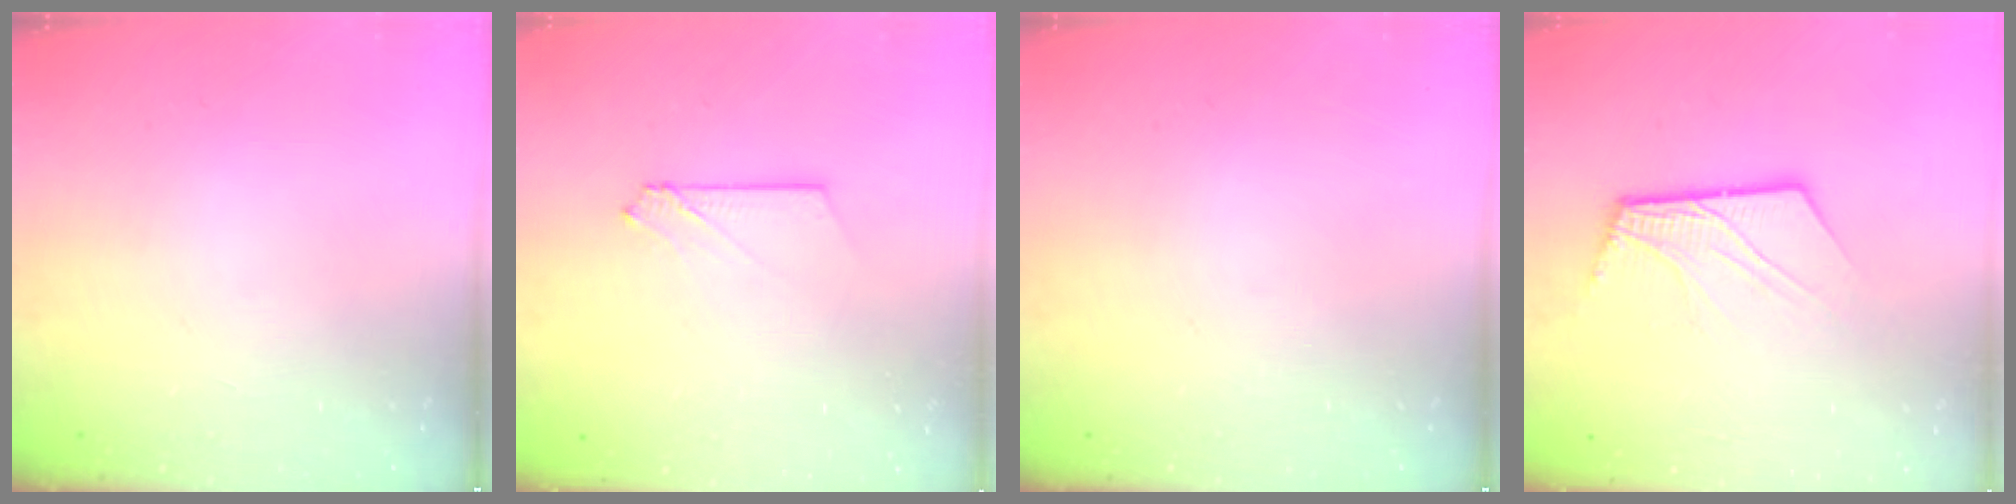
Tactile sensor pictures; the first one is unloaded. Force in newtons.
{"total": 3.1, "press": 3.0, "slide": 0.4}
{"total": 0.0}
{"total": 9.7, "press": 9.7, "slide": 0.7}